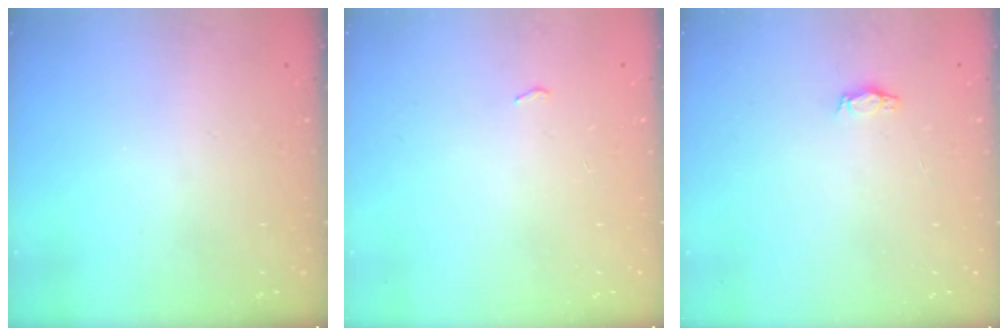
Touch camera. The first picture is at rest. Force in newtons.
{"total": 10.0, "press": 2.6, "slide": 9.7}
{"total": 2.9, "press": 2.8, "slide": 0.4}